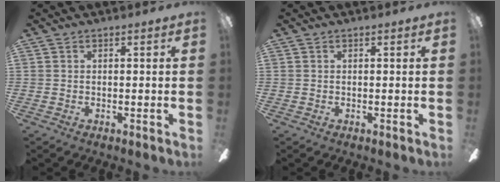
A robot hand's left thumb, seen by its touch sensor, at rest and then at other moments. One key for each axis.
{"total": 0.0}